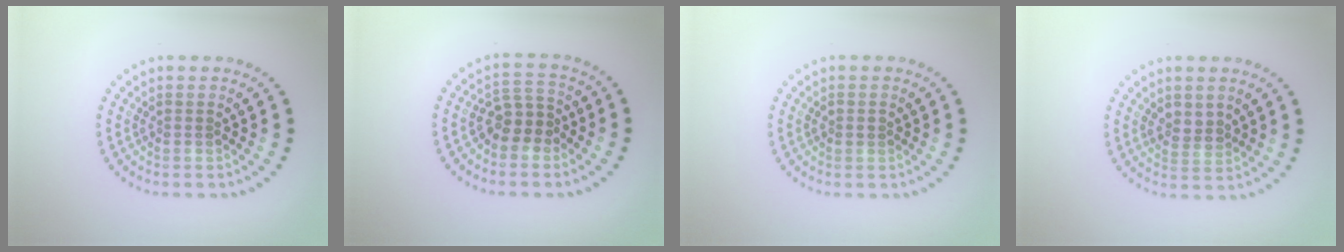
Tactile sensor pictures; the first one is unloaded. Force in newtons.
{"total": 2.9, "press": 2.5, "slide": 1.3}
{"total": 1.0, "press": 0.9, "slide": 0.3}
{"total": 1.7, "press": 1.6, "slide": 0.6}